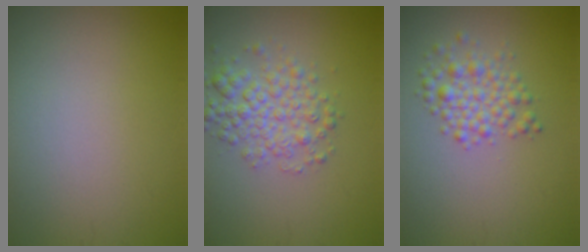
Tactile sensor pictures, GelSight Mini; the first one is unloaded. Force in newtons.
{"total": 3.9, "press": 3.9, "slide": 0.1}
{"total": 2.9, "press": 2.9, "slide": 0.1}